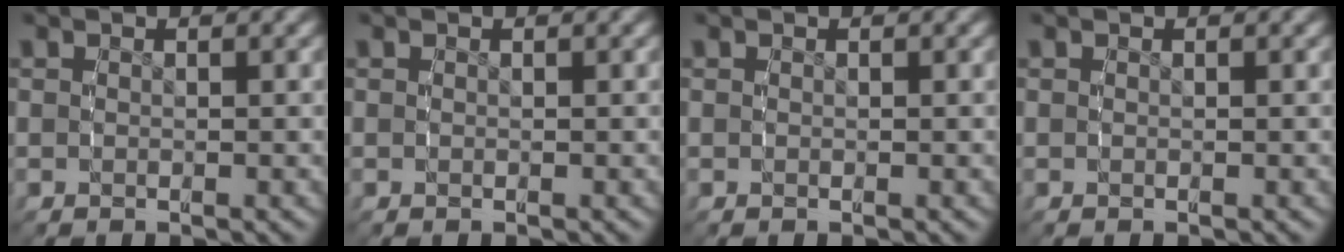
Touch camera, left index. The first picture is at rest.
{"total": 0.0}
{"total": 0.0}
{"total": 0.0}